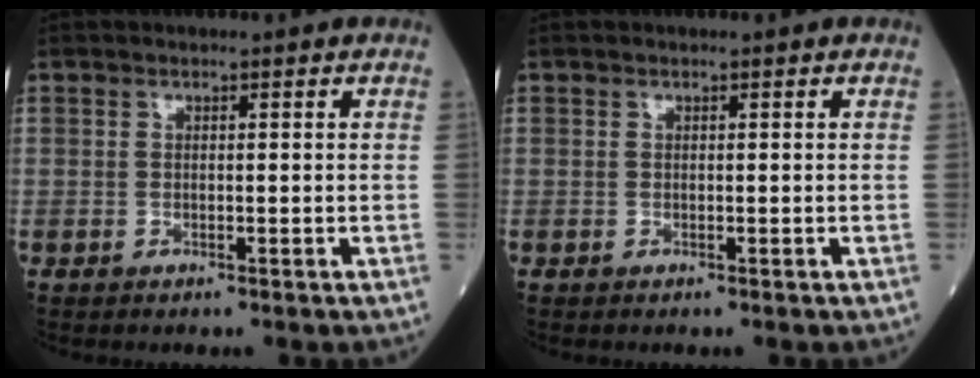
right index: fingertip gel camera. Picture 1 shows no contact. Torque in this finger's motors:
{"motor_torque": [0.00, 0.00, 0.00, 0.01]}